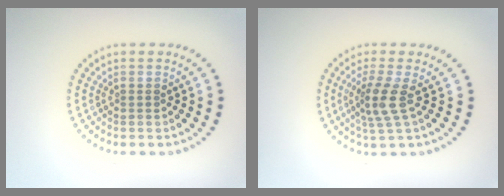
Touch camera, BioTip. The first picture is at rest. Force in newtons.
{"total": 2.8, "press": 2.2, "slide": 1.8}